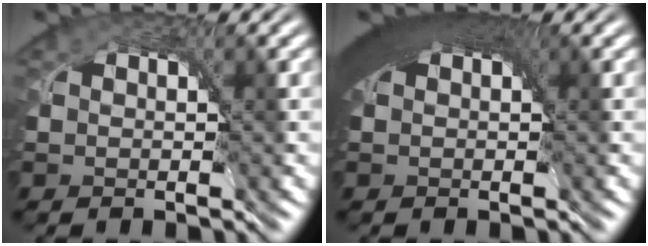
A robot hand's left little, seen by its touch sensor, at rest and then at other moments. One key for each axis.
{"total": 7.3, "fx": 2.9, "fy": 3.6, "fz": 5.7, "tx": -0.090, "ty": 0.016, "tz": 0.031}